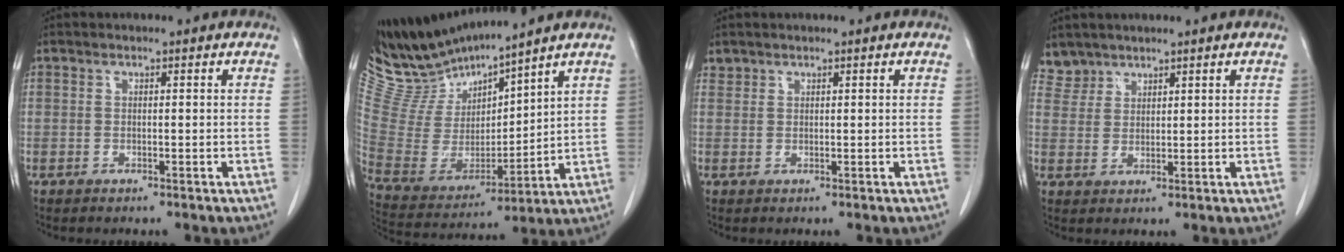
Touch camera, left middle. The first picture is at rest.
{"total": 12.4, "force": [12.0, 0.8, 2.9], "torque": [-0.083, -0.005, 0.256]}
{"total": 0.8, "force": [0.6, 0.3, -0.1], "torque": [0.003, 0.005, 0.012]}
{"total": 3.1, "force": [2.7, 1.3, -0.7], "torque": [0.019, 0.008, 0.056]}